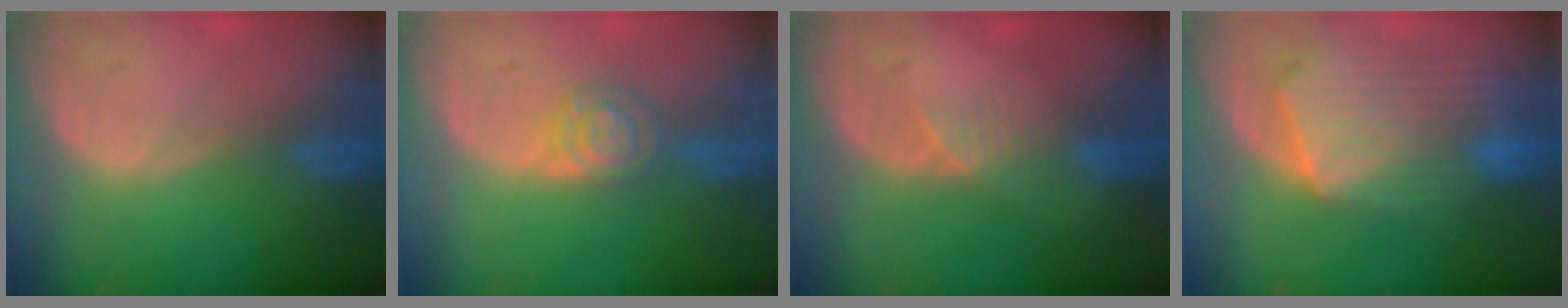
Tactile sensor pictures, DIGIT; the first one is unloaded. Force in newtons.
{"total": 4.5, "press": 4.5, "slide": 0.1}
{"total": 3.0, "press": 2.6, "slide": 1.5}
{"total": 10.8, "press": 9.5, "slide": 5.2}